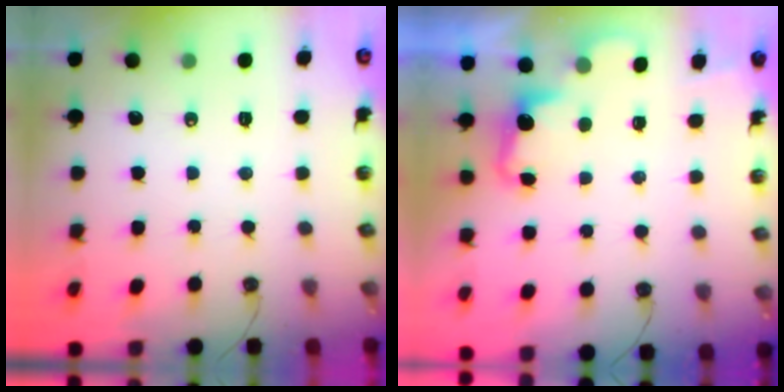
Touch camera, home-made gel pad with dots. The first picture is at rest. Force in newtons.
{"total": 2.2, "press": 2.0, "slide": 1.0}